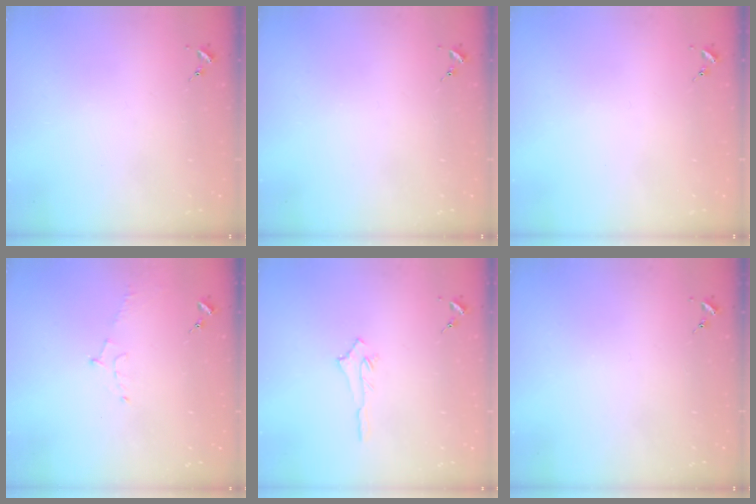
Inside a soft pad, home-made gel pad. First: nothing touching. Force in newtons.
{"total": 0.0}
{"total": 0.0}
{"total": 5.7, "press": 5.7, "slide": 0.6}
{"total": 4.3, "press": 4.2, "slide": 0.5}
{"total": 0.0}